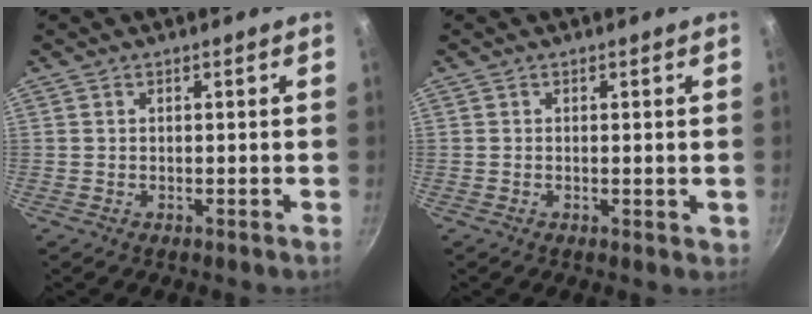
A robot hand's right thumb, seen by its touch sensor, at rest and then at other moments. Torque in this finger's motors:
{"motor_torque": [-0.31, 0.12, -0.12, -0.03, -0.04]}